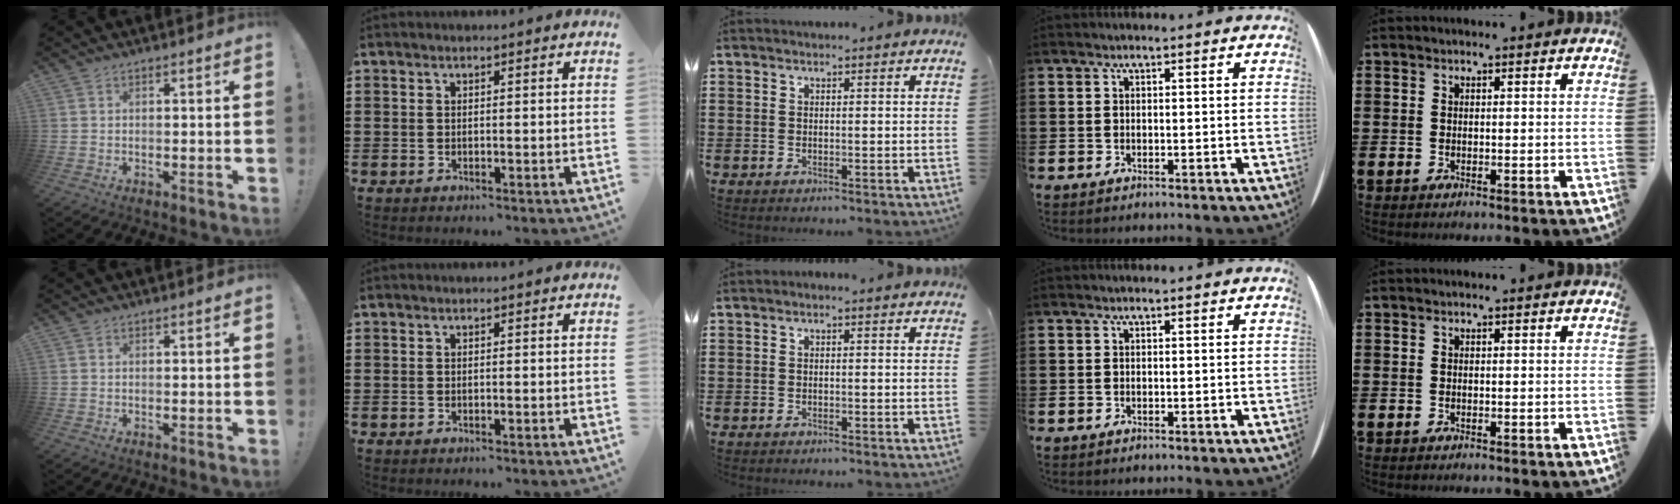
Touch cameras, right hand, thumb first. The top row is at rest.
{}